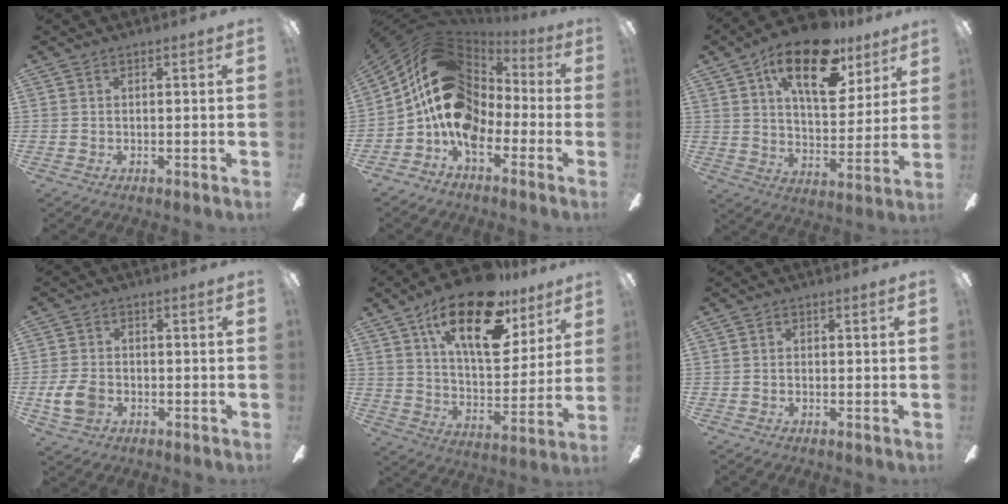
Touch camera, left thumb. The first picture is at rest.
{"total": 17.6, "force": [0.3, 12.9, 11.9], "torque": [-0.247, 0.001, 0.007]}
{"total": 20.3, "force": [11.8, 9.4, 13.7], "torque": [-0.213, -0.050, 0.197]}
{"total": 7.8, "force": [-2.2, 5.8, 4.8], "torque": [-0.102, 0.009, -0.039]}
{"total": 23.7, "force": [13.8, 10.0, 16.4], "torque": [-0.260, -0.063, 0.233]}
{"total": 1.0, "force": [-0.2, 0.8, 0.6], "torque": [-0.012, 0.005, -0.004]}